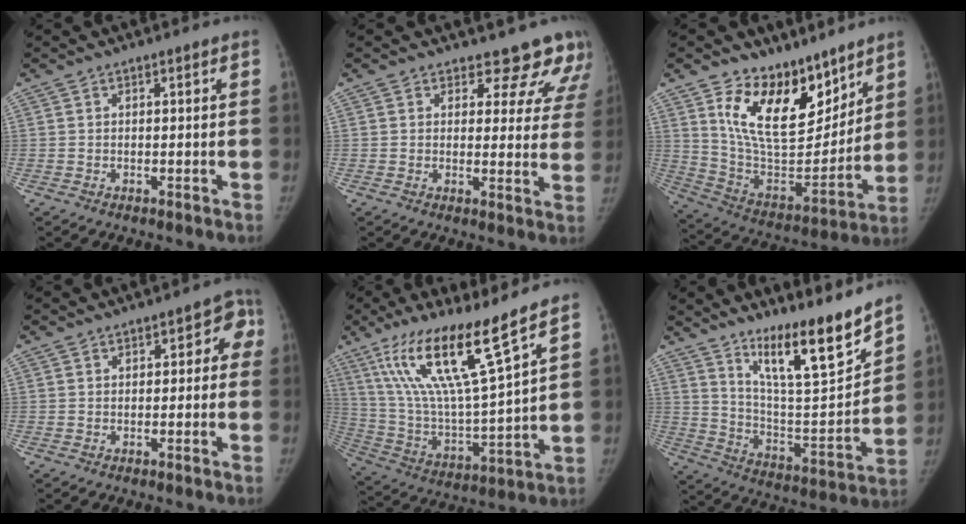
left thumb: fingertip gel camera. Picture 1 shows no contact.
{"total": 11.5, "force": [10.1, 5.3, 1.7], "torque": [0.040, -0.061, 0.088]}
{"total": 19.7, "force": [12.2, 10.5, 11.3], "torque": [-0.132, -0.083, 0.227]}
{"total": 4.4, "force": [0.4, 3.1, 3.1], "torque": [0.002, 0.015, -0.006]}
{"total": 19.0, "force": [11.7, 1.7, 14.9], "torque": [-0.270, -0.059, 0.224]}
{"total": 17.2, "force": [13.1, 2.6, 10.8], "torque": [-0.141, -0.100, 0.230]}